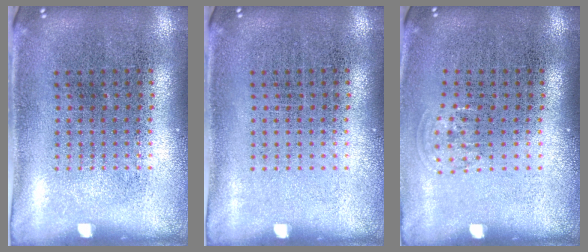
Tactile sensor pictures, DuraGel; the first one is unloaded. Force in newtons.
{"total": 0.0}
{"total": 0.7, "press": 0.5, "slide": 0.4}